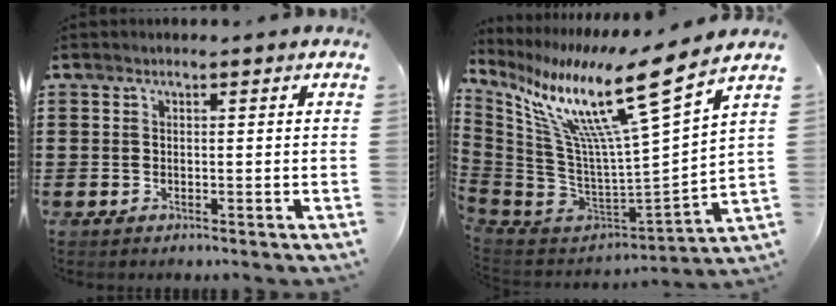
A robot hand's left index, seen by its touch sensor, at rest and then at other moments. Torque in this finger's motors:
{"motor_torque": [2.14, 0.00, 0.57, 0.21]}